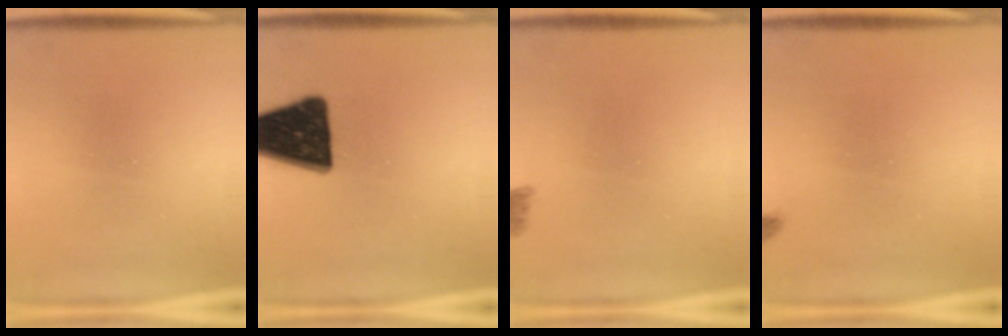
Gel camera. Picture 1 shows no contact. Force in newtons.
{"total": 16.7}
{"total": 2.0}
{"total": 1.1}